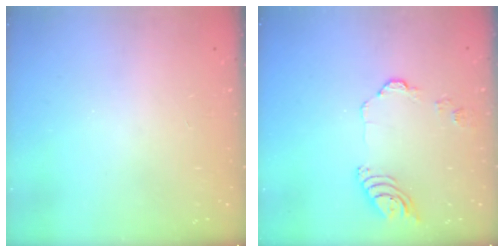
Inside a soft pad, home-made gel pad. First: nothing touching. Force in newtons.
{"total": 8.9, "press": 8.8, "slide": 1.0}